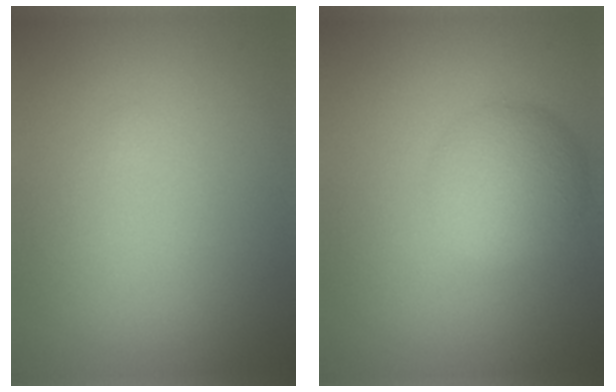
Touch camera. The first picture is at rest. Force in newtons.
{"total": 4.0, "press": 4.0, "slide": 0.2}